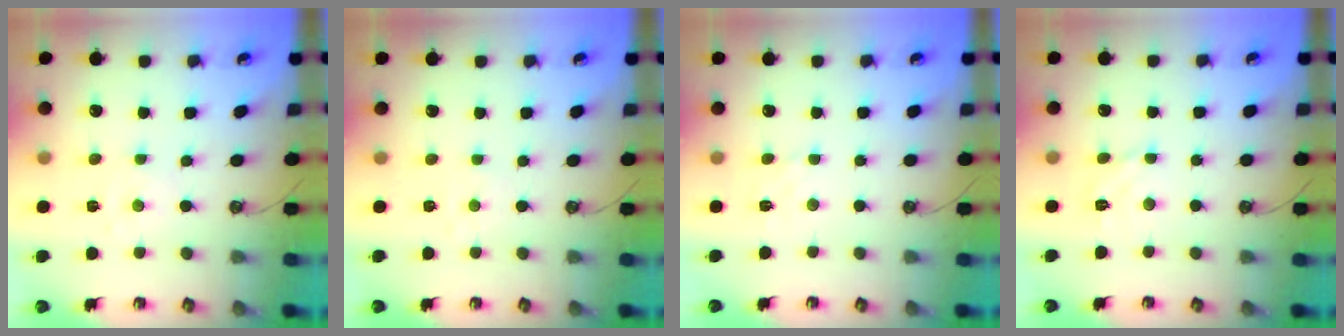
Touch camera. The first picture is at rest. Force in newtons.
{"total": 0.8, "press": 0.7, "slide": 0.4}
{"total": 2.5, "press": 2.4, "slide": 0.6}
{"total": 5.9, "press": 5.9, "slide": 0.7}